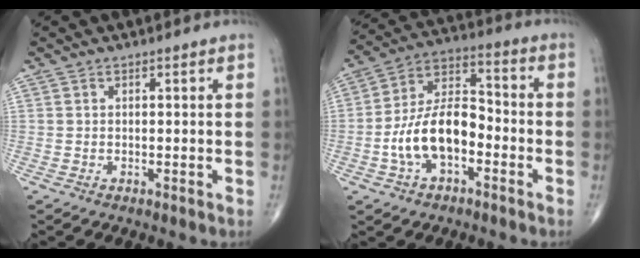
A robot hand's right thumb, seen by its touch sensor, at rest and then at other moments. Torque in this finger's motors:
{"motor_torque": [0.67, 0.04, 1.77, -0.34, 0.13]}